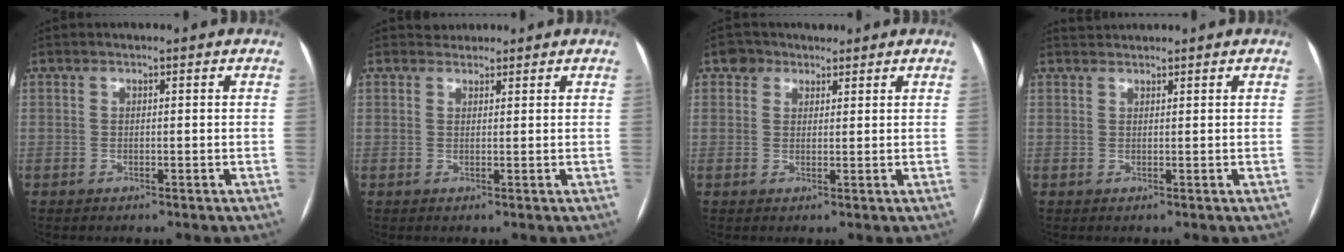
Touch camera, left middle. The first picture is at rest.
{"total": 1.4, "force": [1.2, 0.5, -0.4], "torque": [0.003, 0.004, 0.019]}
{"total": 2.8, "force": [1.8, 2.1, 0.2], "torque": [-0.003, 0.012, 0.025]}
{"total": 1.3, "force": [1.3, -0.1, -0.3], "torque": [-0.005, 0.011, 0.030]}